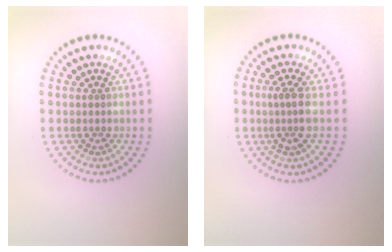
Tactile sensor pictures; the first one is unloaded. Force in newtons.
{"total": 2.4, "press": 1.8, "slide": 1.6}